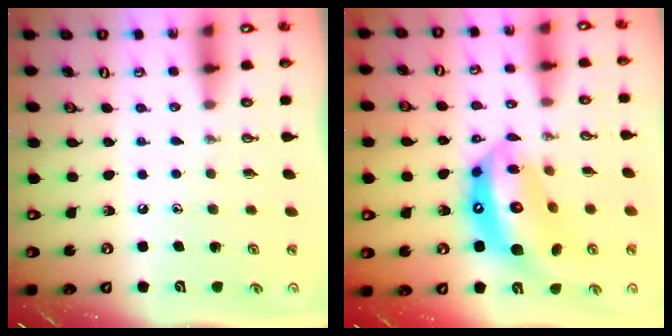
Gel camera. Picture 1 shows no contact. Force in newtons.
{"total": 18.2, "press": 18.0, "slide": 2.2}